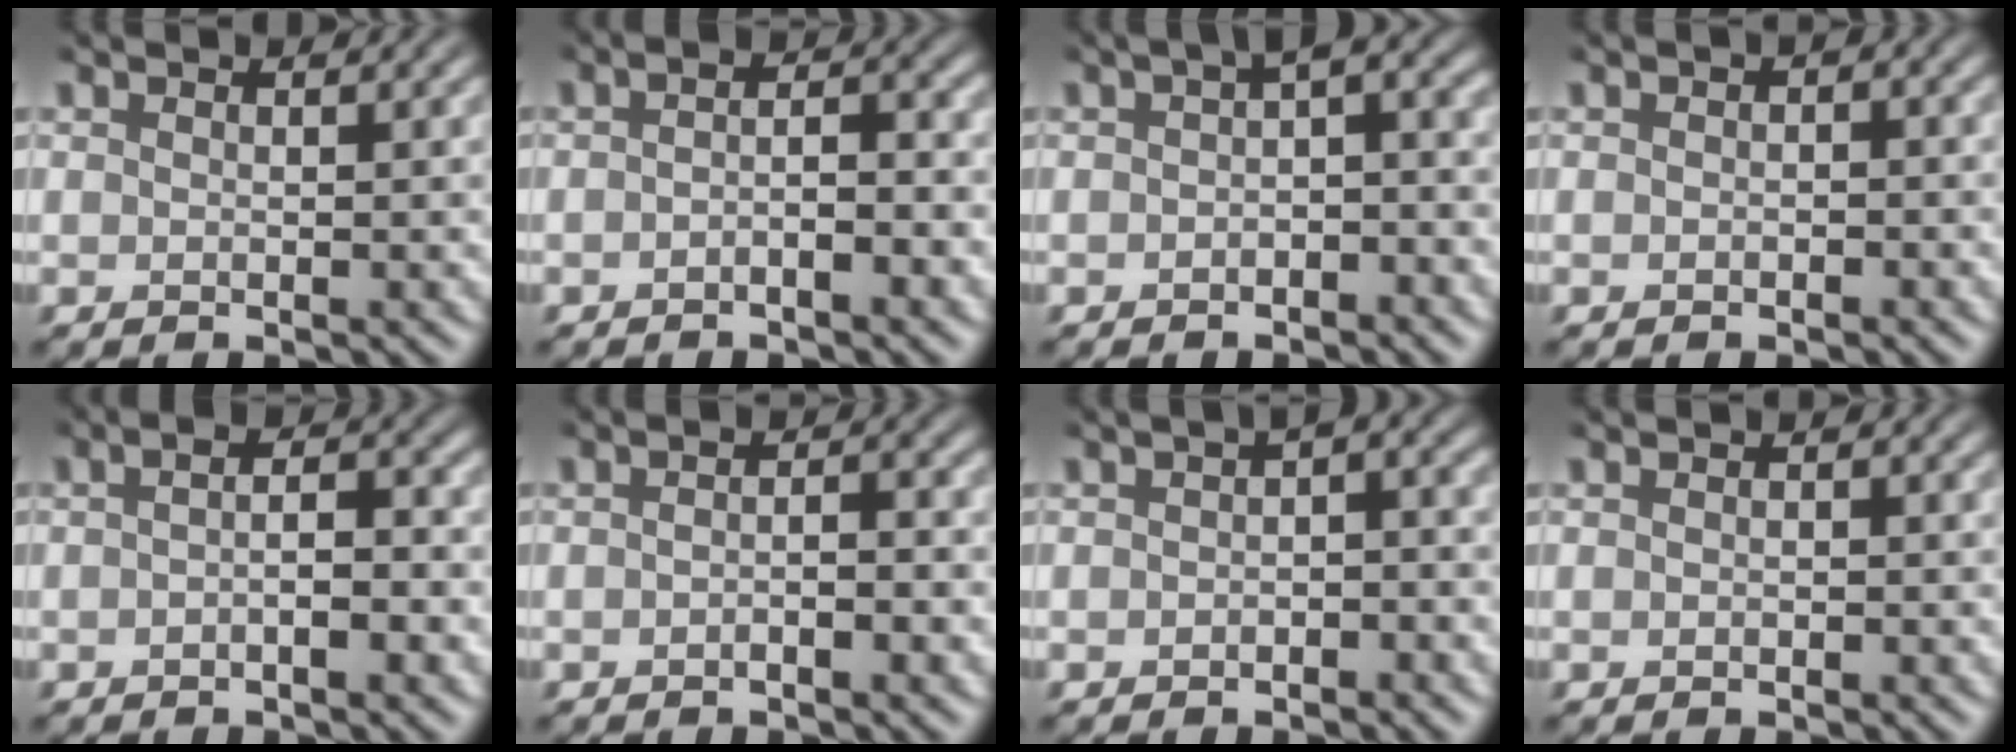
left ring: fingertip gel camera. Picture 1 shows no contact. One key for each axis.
{"total": 2.5, "fx": -1.0, "fy": 0.8, "fz": 2.2, "tx": -0.036, "ty": 0.006, "tz": -0.020}
{"total": 3.5, "fx": -0.3, "fy": 1.7, "fz": 3.0, "tx": -0.032, "ty": 0.015, "tz": -0.013}
{"total": 0.9, "fx": -0.2, "fy": 0.5, "fz": 0.7, "tx": -0.007, "ty": 0.000, "tz": -0.003}
{"total": 2.8, "fx": -0.6, "fy": 0.9, "fz": 2.6, "tx": -0.037, "ty": 0.005, "tz": -0.010}
{"total": 1.9, "fx": -0.8, "fy": 0.5, "fz": 1.7, "tx": -0.025, "ty": 0.003, "tz": -0.015}
{"total": 2.9, "fx": -0.4, "fy": 1.5, "fz": 2.4, "tx": -0.028, "ty": 0.010, "tz": -0.013}
{"total": 0.5, "fx": -0.2, "fy": 0.3, "fz": 0.4, "tx": -0.003, "ty": 0.000, "tz": -0.002}